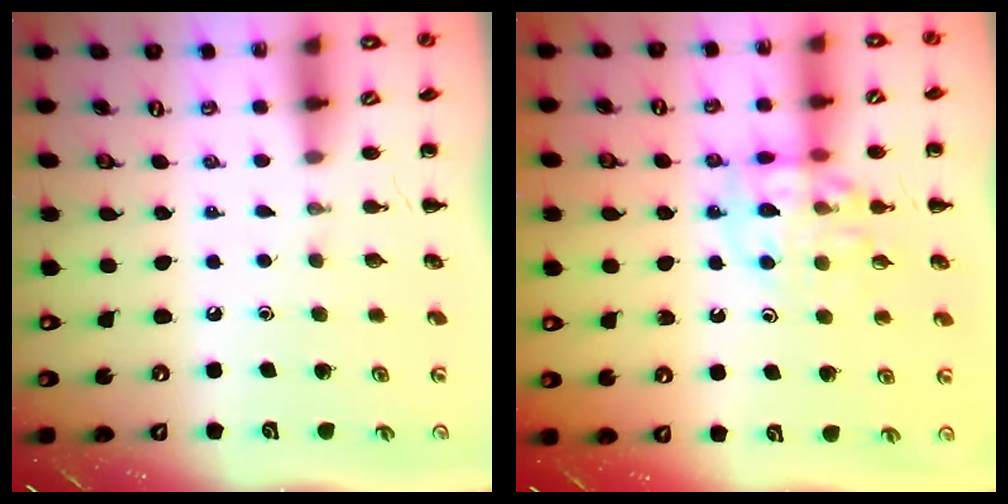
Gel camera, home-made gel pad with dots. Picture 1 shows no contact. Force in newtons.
{"total": 11.8, "press": 11.6, "slide": 2.1}